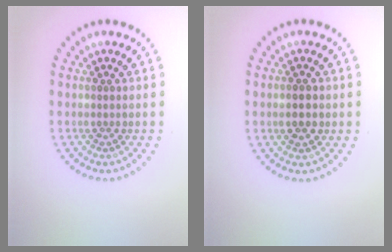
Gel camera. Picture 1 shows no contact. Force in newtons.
{"total": 2.1, "press": 2.1, "slide": 0.3}